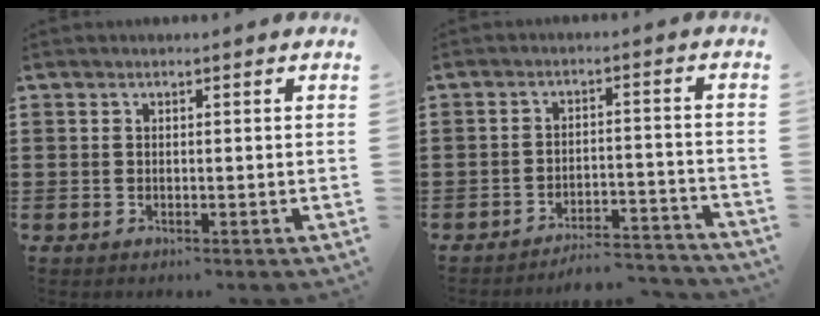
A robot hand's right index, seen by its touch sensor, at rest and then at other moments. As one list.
[{"total": 4.8, "force": [-4.6, 0.3, 1.2], "torque": [-0.024, -0.001, -0.092]}]